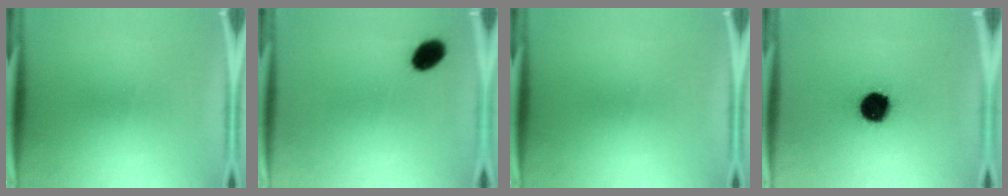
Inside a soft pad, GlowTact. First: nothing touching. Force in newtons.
{"total": 5.8}
{"total": 0.0}
{"total": 14.8}